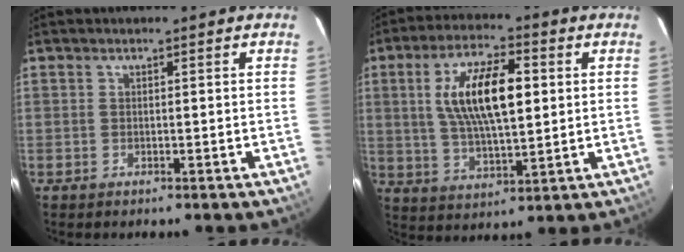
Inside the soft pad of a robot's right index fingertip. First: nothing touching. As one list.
[{"total": 13.9, "force": [2.7, 5.2, 12.6], "torque": [-0.236, 0.010, 0.053]}]